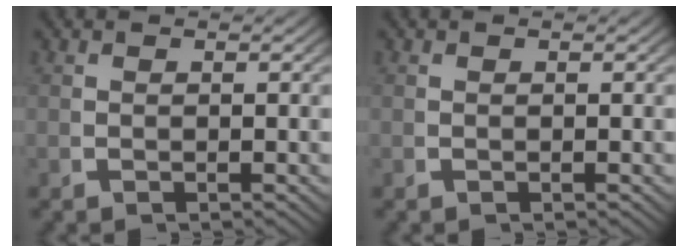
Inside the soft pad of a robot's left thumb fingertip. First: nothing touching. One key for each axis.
{"total": 0.0}